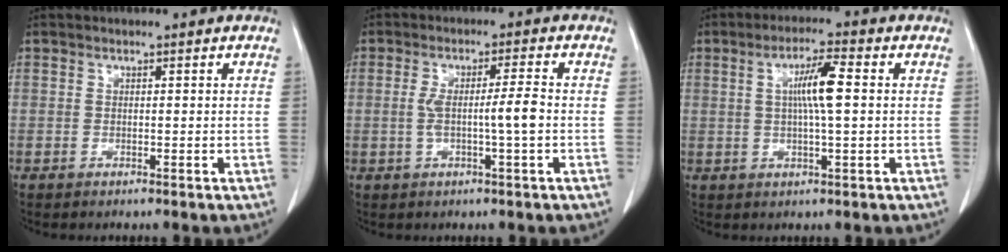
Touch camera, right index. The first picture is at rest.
{"total": 5.1, "force": [-0.7, -0.3, 5.0], "torque": [-0.093, 0.005, -0.009]}
{"total": 6.3, "force": [0.9, 0.2, 6.2], "torque": [-0.112, 0.002, 0.014]}